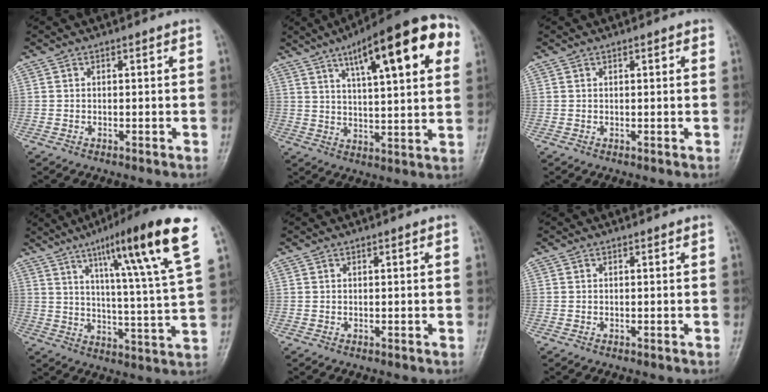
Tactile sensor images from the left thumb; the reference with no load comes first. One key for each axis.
{"total": 21.9, "fx": 9.7, "fy": 6.4, "fz": 18.6, "tx": -0.242, "ty": -0.001, "tz": 0.137}
{"total": 1.1, "fx": 0.5, "fy": 0.4, "fz": 1.0, "tx": -0.013, "ty": 0.001, "tz": 0.006}
{"total": 20.3, "fx": 10.9, "fy": 1.1, "fz": 17.1, "tx": -0.240, "ty": -0.040, "tz": 0.160}
{"total": 0.6, "fx": 0.2, "fy": 0.2, "fz": 0.6, "tx": -0.009, "ty": 0.001, "tz": 0.003}
{"total": 0.0}